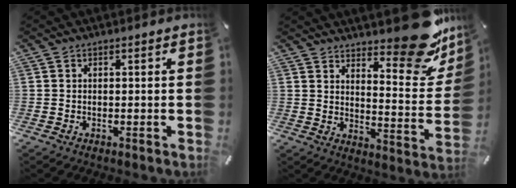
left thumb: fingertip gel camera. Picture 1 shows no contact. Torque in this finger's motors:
{"motor_torque": [1.01, -0.70, 0.43, -0.15, 0.08]}